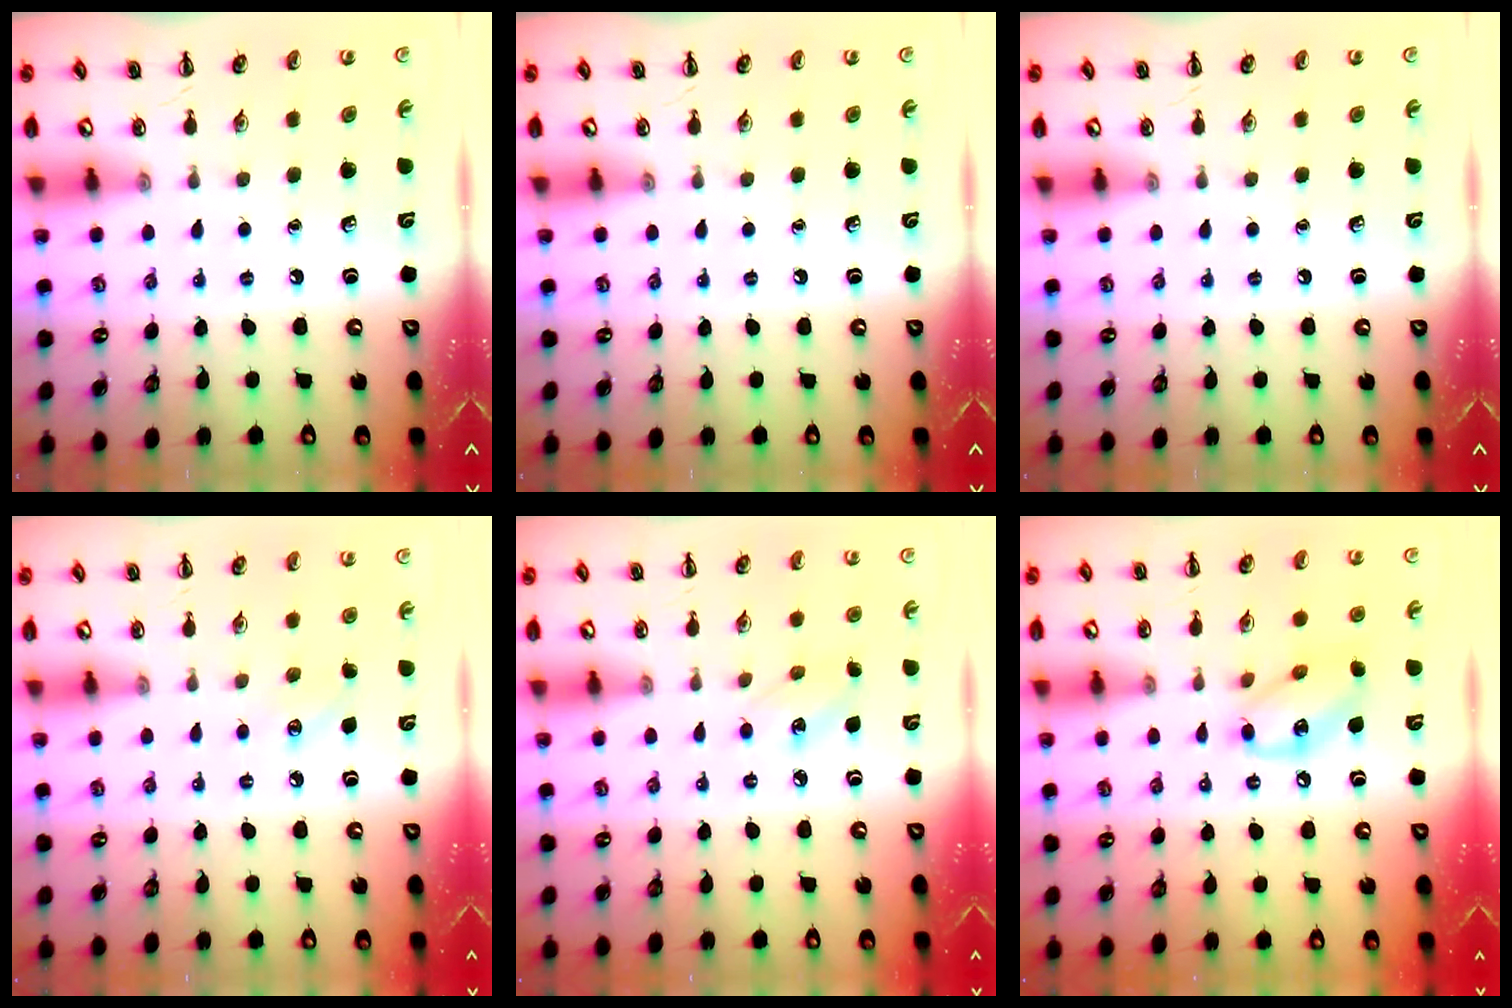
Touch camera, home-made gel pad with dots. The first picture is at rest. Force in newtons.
{"total": 0.0}
{"total": 0.0}
{"total": 6.0, "press": 5.8, "slide": 1.8}
{"total": 5.5, "press": 5.3, "slide": 1.6}
{"total": 12.0, "press": 11.9, "slide": 1.6}